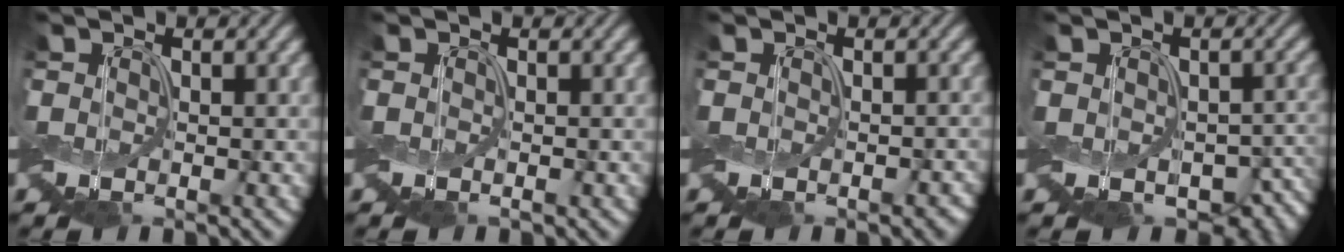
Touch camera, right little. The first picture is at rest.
{"total": 0.0}
{"total": 1.0, "force": [-0.4, 0.7, 0.6], "torque": [-0.006, -0.005, -0.003]}
{"total": 5.9, "force": [-1.8, 4.3, 3.6], "torque": [-0.049, -0.030, -0.020]}